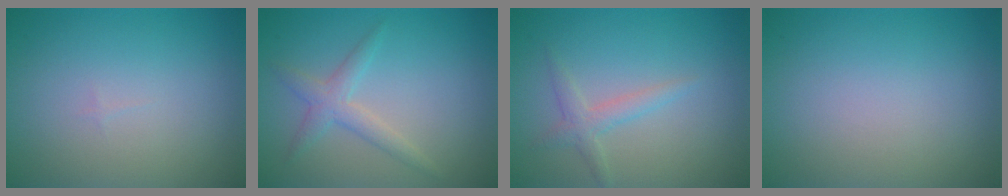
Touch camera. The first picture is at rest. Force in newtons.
{"total": 2.2, "press": 2.2, "slide": 0.1}
{"total": 1.8, "press": 1.8, "slide": 0.1}
{"total": 0.0}